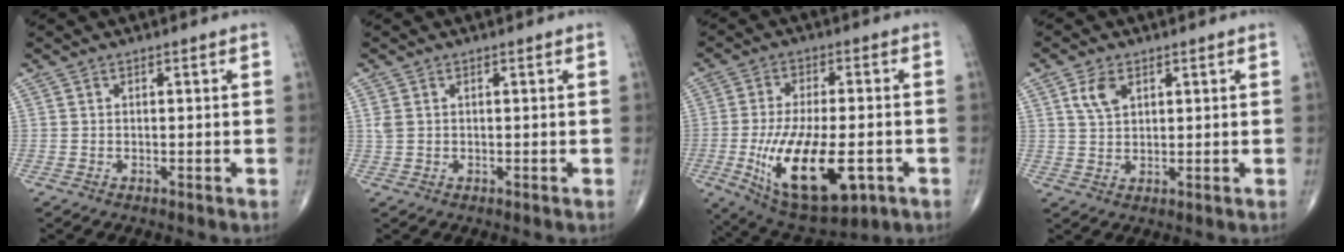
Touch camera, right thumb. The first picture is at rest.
{"total": 1.5, "force": [0.4, 1.0, 1.0], "torque": [-0.031, 0.006, 0.013]}
{"total": 19.0, "force": [-5.2, 8.3, 16.3], "torque": [-0.289, -0.004, -0.064]}
{"total": 4.6, "force": [2.1, 2.8, 3.0], "torque": [-0.050, -0.005, 0.043]}